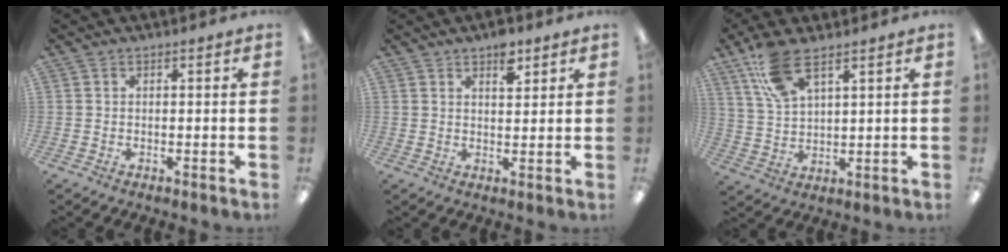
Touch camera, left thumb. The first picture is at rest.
{"total": 5.1, "force": [3.4, 2.4, 2.9], "torque": [-0.023, -0.021, 0.053]}
{"total": 10.1, "force": [6.7, 4.0, 6.4], "torque": [-0.130, -0.017, 0.126]}